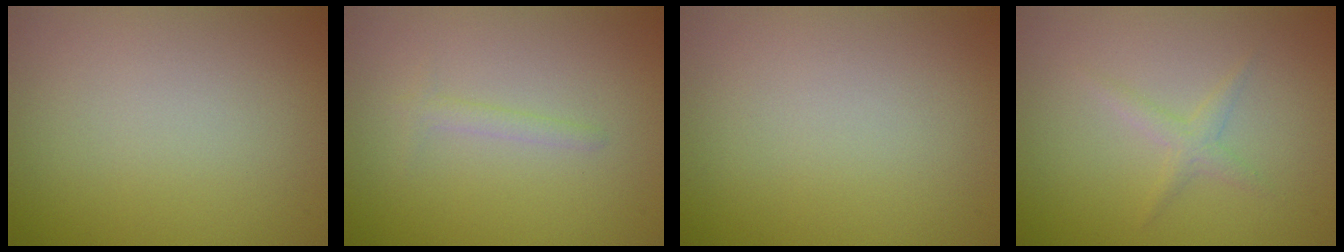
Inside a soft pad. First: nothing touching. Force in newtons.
{"total": 1.0, "press": 1.0, "slide": 0.0}
{"total": 0.0}
{"total": 1.3, "press": 1.3, "slide": 0.0}